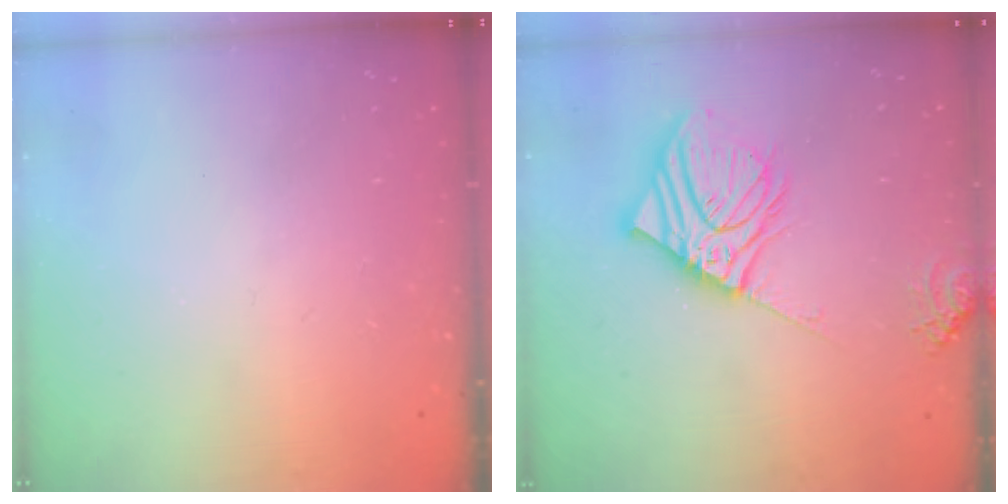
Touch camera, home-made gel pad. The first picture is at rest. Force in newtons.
{"total": 16.0, "press": 15.6, "slide": 3.1}